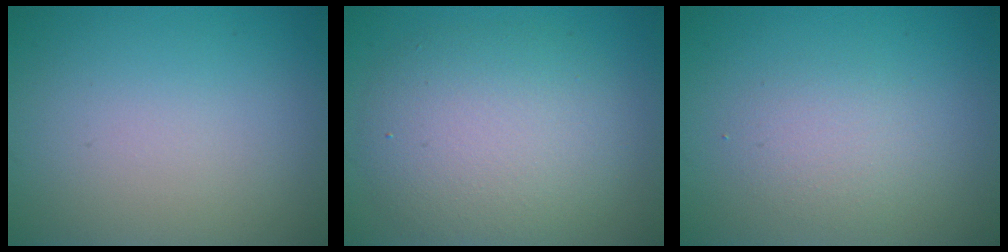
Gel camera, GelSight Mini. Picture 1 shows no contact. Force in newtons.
{"total": 6.5, "press": 6.5, "slide": 0.6}
{"total": 2.0, "press": 2.0, "slide": 0.1}